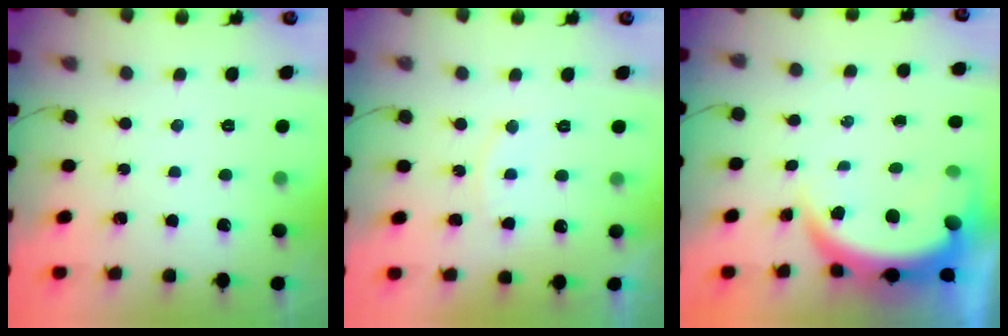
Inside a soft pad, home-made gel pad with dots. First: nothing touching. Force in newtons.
{"total": 6.4, "press": 6.4, "slide": 0.6}
{"total": 6.9, "press": 6.8, "slide": 1.0}